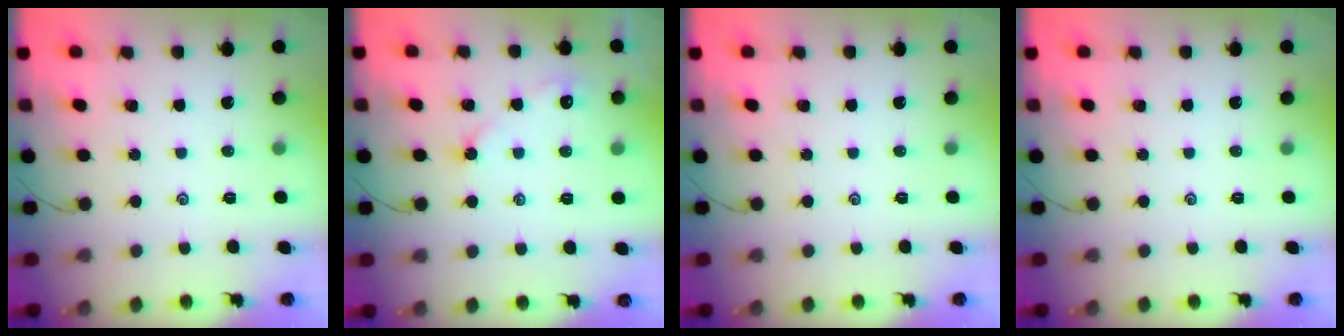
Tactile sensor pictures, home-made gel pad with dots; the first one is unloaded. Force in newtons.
{"total": 4.4, "press": 4.3, "slide": 0.6}
{"total": 0.0}
{"total": 0.0}